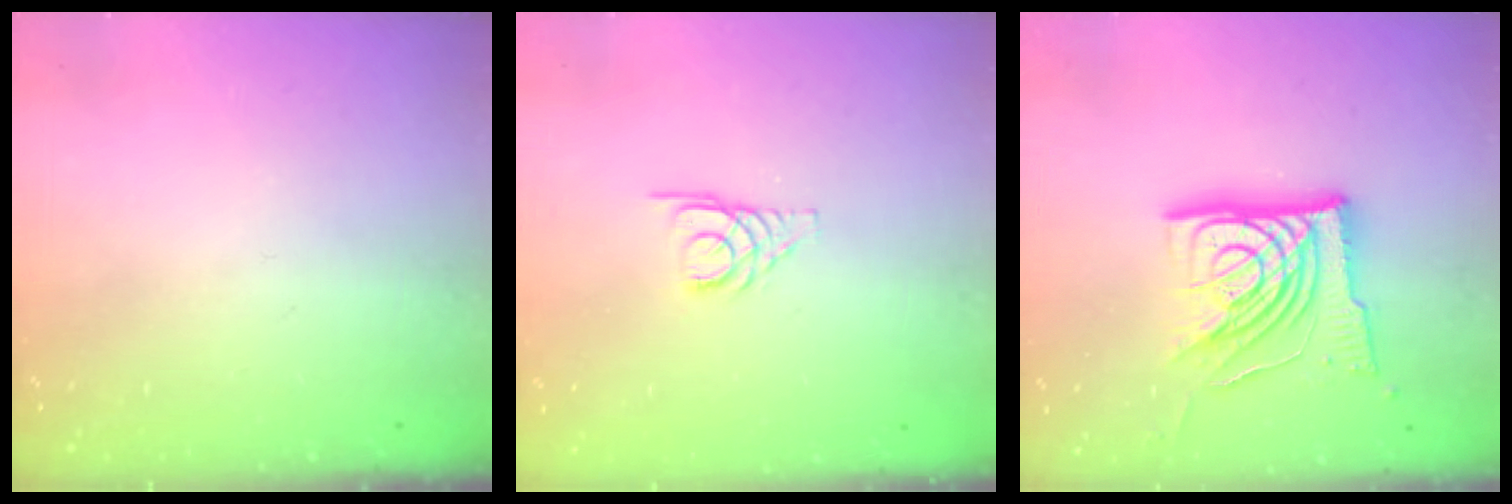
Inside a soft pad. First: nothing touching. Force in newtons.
{"total": 3.2, "press": 3.1, "slide": 0.2}
{"total": 18.0, "press": 17.9, "slide": 1.8}